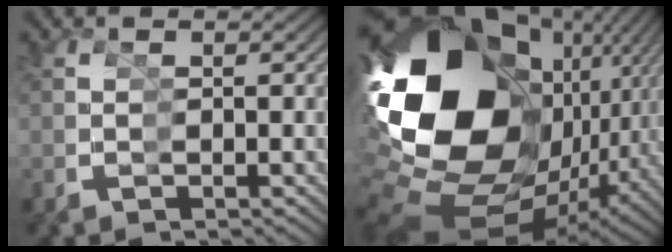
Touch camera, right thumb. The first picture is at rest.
{"total": 28.9, "force": [-1.9, 18.4, 22.2], "torque": [-0.400, -0.048, -0.001]}